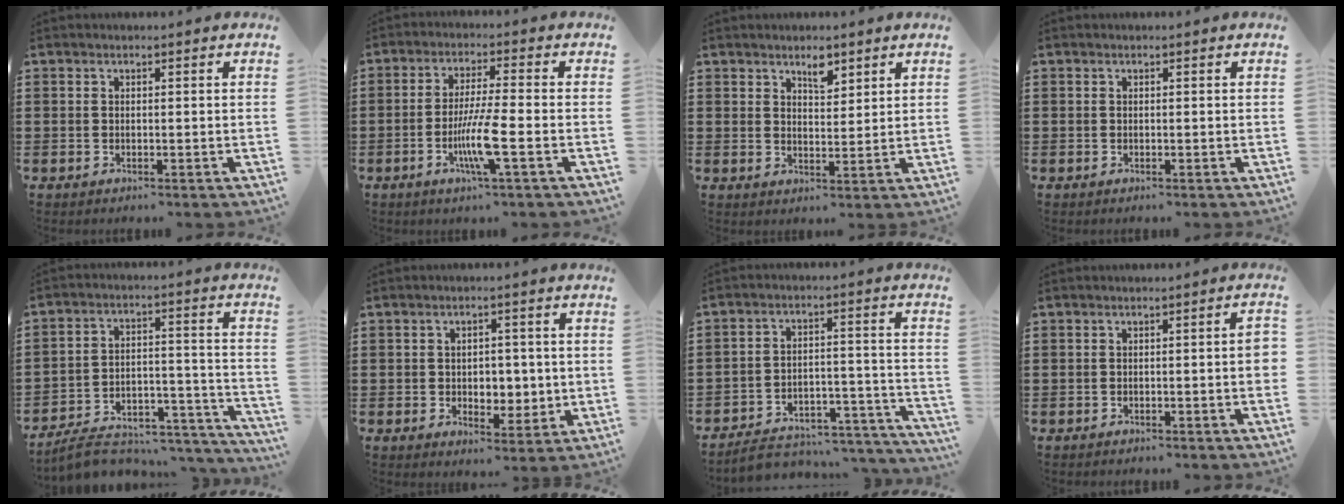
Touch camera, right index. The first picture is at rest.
{"total": 7.7, "force": [-2.6, 0.5, 7.2], "torque": [-0.146, -0.018, -0.052]}
{"total": 3.2, "force": [2.4, 1.3, 1.7], "torque": [-0.022, -0.003, 0.040]}
{"total": 0.0}
{"total": 8.3, "force": [-7.4, 2.3, 3.0], "torque": [-0.039, 0.026, -0.137]}
{"total": 4.1, "force": [-0.1, 3.3, 2.3], "torque": [-0.041, 0.006, -0.010]}
{"total": 5.3, "force": [-5.0, 1.2, 1.4], "torque": [-0.022, 0.008, -0.098]}
{"total": 2.6, "force": [-1.1, 0.4, 2.3], "torque": [-0.035, 0.001, -0.019]}